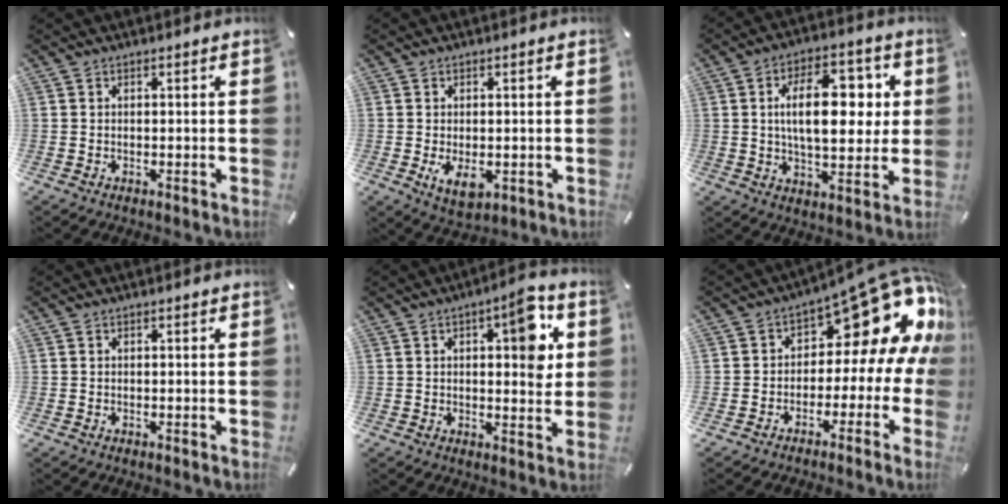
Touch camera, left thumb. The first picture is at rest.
{"total": 5.2, "force": [-1.1, 3.2, 4.0], "torque": [-0.078, -0.010, -0.024]}
{"total": 16.6, "force": [3.0, 8.8, 13.7], "torque": [-0.217, 0.003, 0.042]}
{"total": 0.0}
{"total": 10.8, "force": [3.8, 4.2, 9.2], "torque": [-0.110, -0.018, 0.056]}
{"total": 16.7, "force": [8.4, 8.5, 11.7], "torque": [-0.146, -0.069, 0.134]}